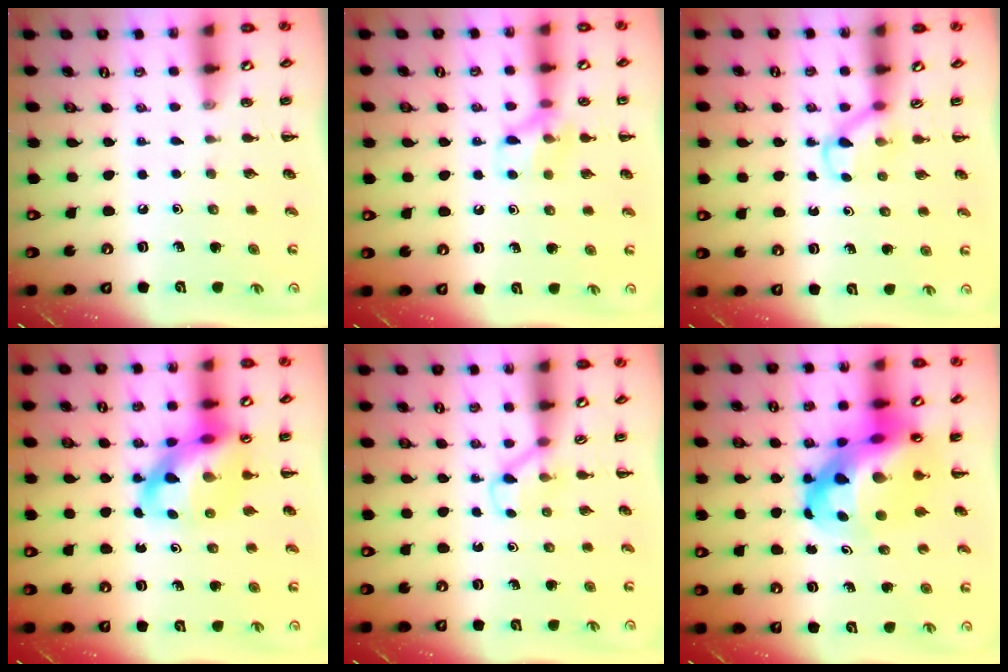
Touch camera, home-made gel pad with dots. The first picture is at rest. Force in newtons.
{"total": 9.6, "press": 9.5, "slide": 1.2}
{"total": 3.5, "press": 3.2, "slide": 1.4}
{"total": 12.2, "press": 11.7, "slide": 3.2}
{"total": 3.0, "press": 2.8, "slide": 0.9}
{"total": 16.0, "press": 15.4, "slide": 4.2}